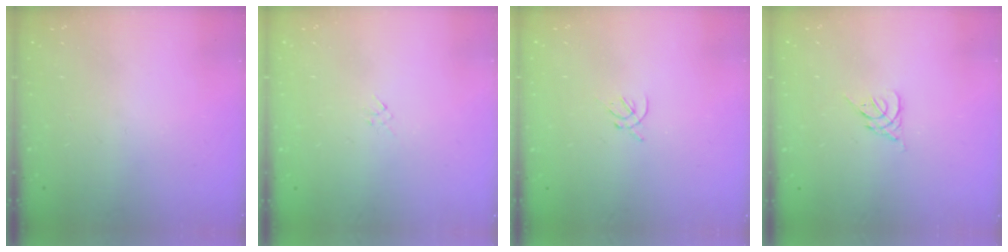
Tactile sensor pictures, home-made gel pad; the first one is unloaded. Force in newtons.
{"total": 1.3, "press": 1.3, "slide": 0.4}
{"total": 1.4, "press": 1.3, "slide": 0.5}
{"total": 2.6, "press": 2.5, "slide": 0.7}